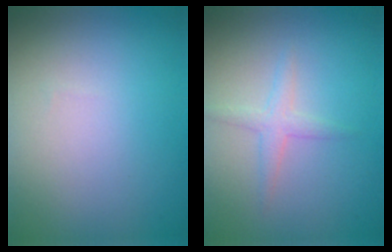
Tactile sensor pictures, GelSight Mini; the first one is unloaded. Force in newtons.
{"total": 1.6, "press": 1.6, "slide": 0.1}